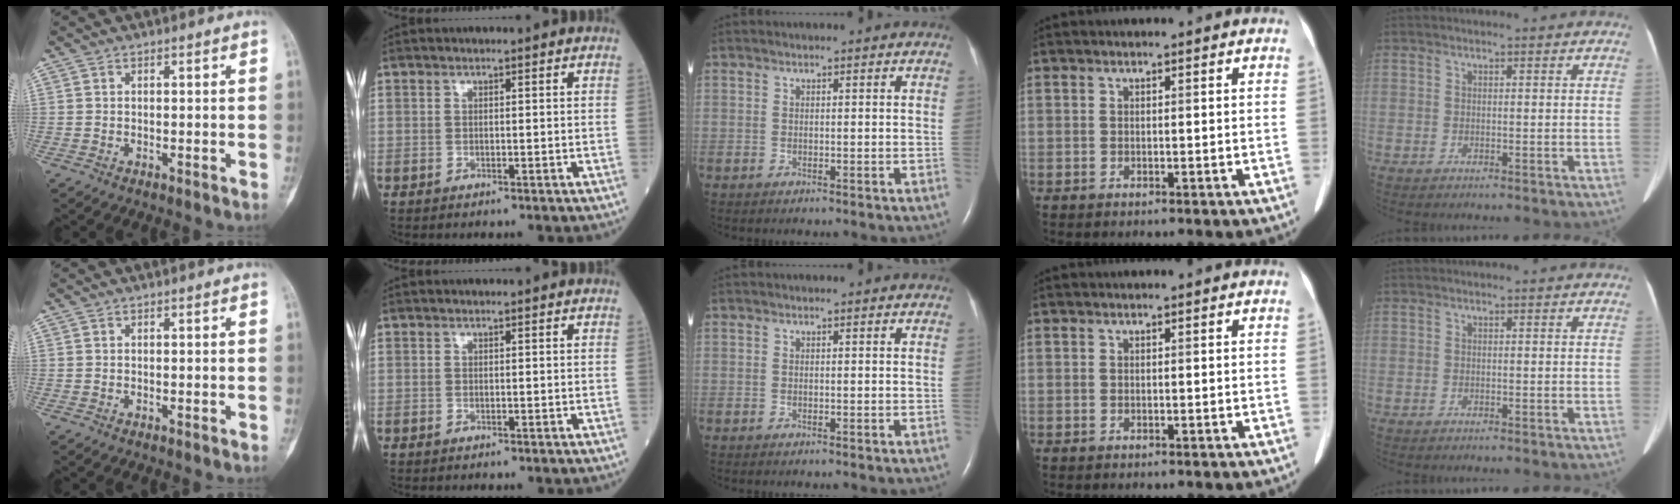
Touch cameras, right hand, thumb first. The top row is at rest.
{}